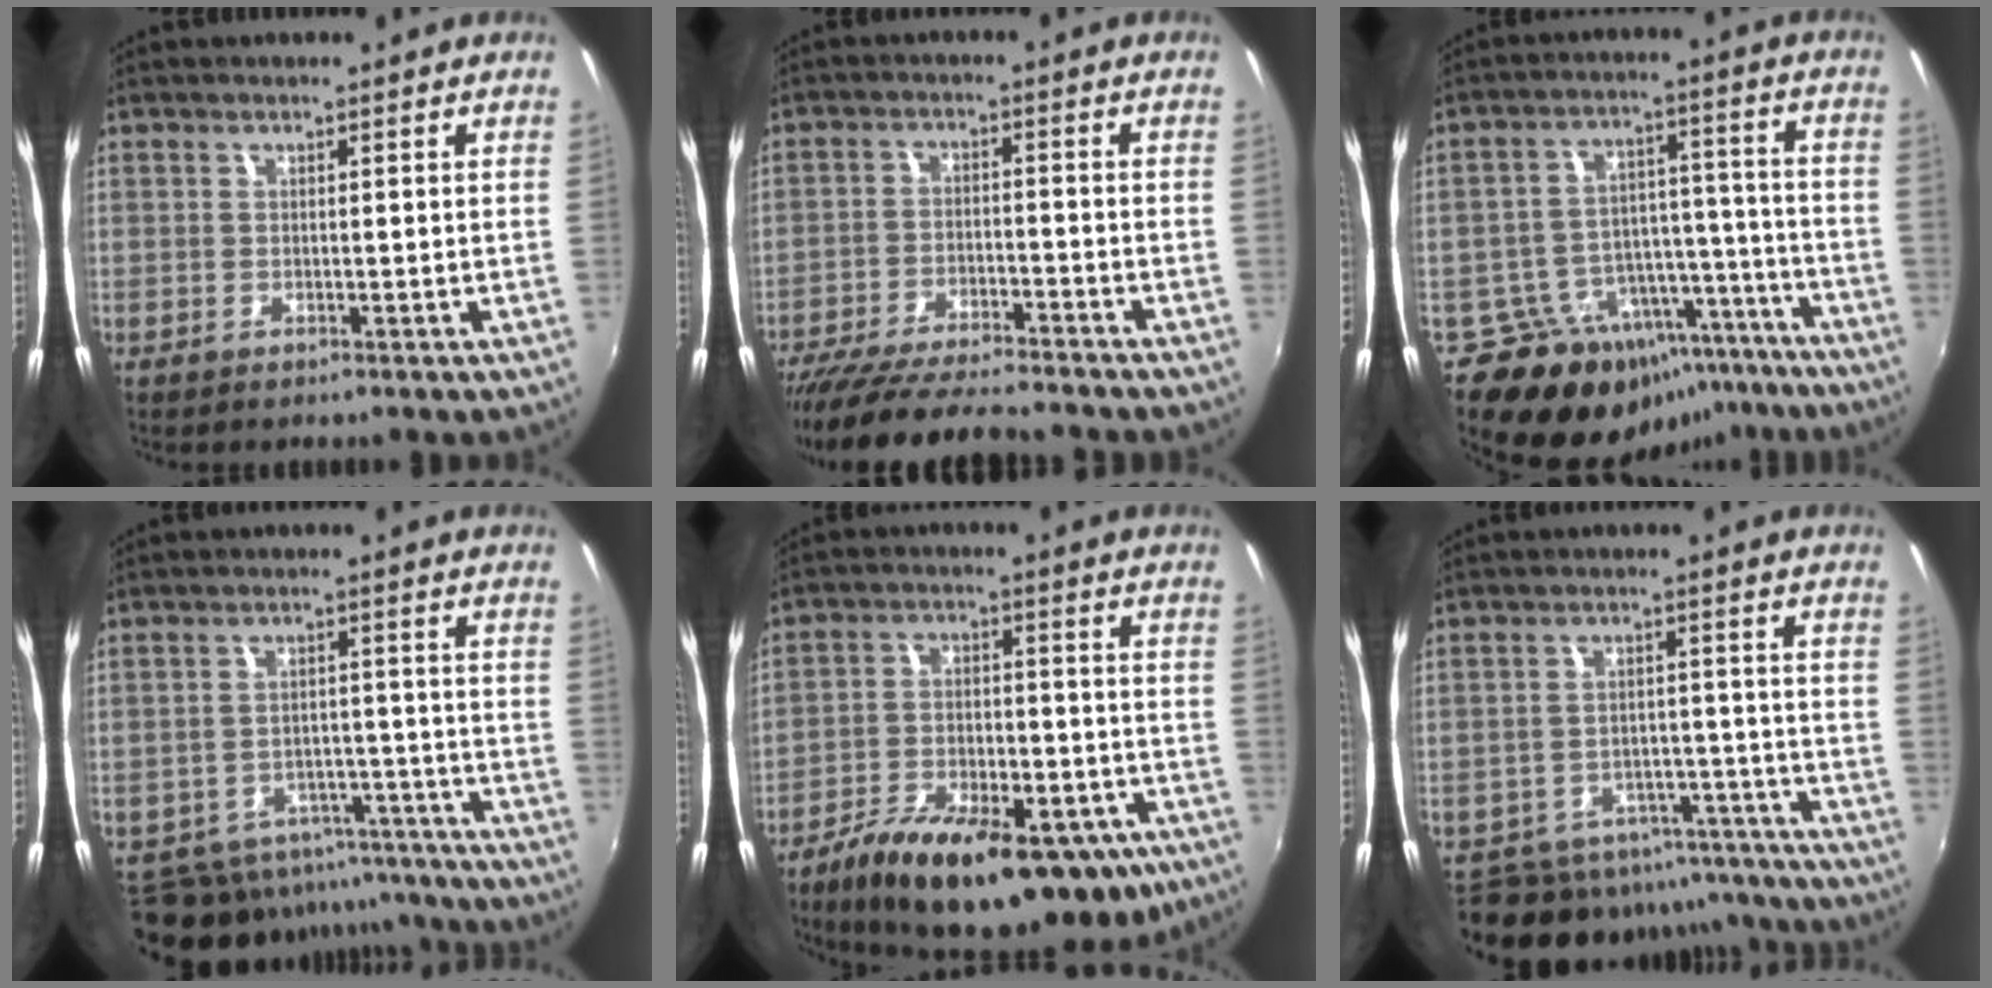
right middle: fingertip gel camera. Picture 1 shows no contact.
{"total": 15.1, "force": [-13.4, 1.7, 6.7], "torque": [-0.138, -0.026, -0.219]}
{"total": 16.6, "force": [-12.1, 10.1, 5.3], "torque": [-0.101, 0.049, -0.155]}
{"total": 15.9, "force": [-14.2, 6.2, 3.7], "torque": [-0.074, 0.026, -0.182]}
{"total": 25.6, "force": [-16.4, 10.3, 16.8], "torque": [-0.288, -0.032, -0.234]}
{"total": 15.3, "force": [-13.8, 5.9, 3.2], "torque": [-0.063, 0.031, -0.175]}